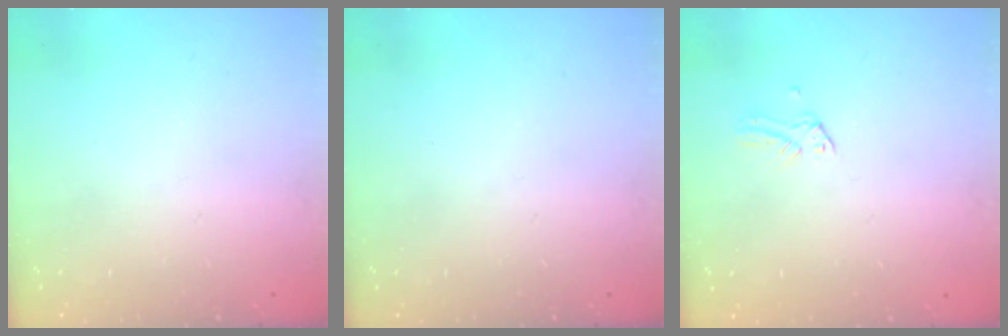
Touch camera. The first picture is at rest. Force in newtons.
{"total": 0.0}
{"total": 0.0}